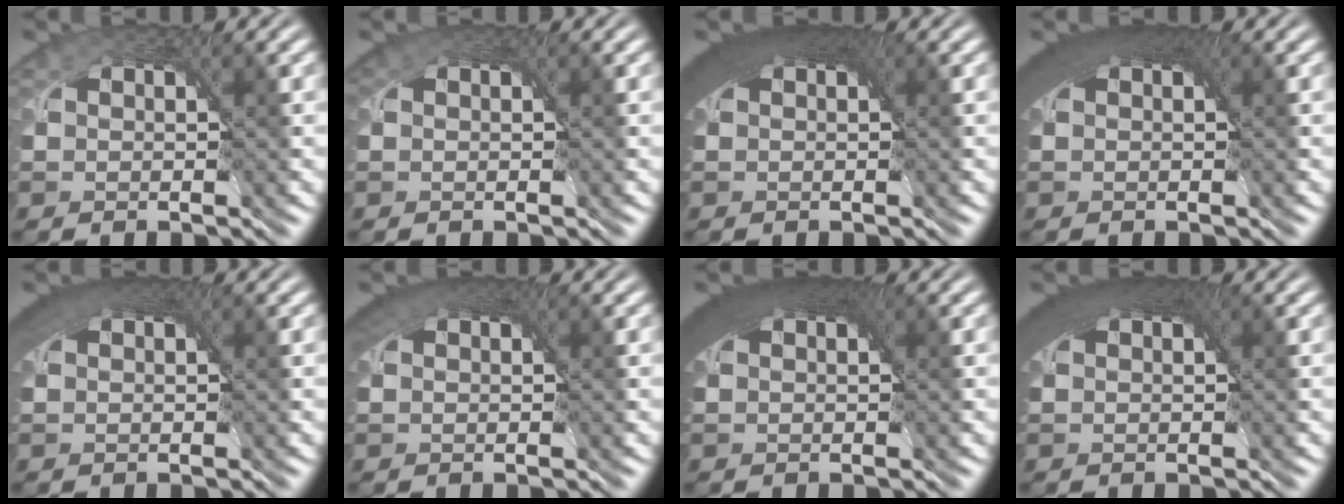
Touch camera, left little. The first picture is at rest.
{"total": 1.0, "force": [0.6, 0.6, 0.6], "torque": [-0.010, 0.002, 0.006]}
{"total": 8.1, "force": [3.0, 4.1, 6.4], "torque": [-0.100, 0.019, 0.031]}
{"total": 7.5, "force": [3.1, 3.7, 5.7], "torque": [-0.092, 0.018, 0.033]}
{"total": 6.3, "force": [3.0, 3.1, 4.5], "torque": [-0.083, 0.015, 0.035]}
{"total": 5.4, "force": [2.9, 2.7, 3.7], "torque": [-0.067, 0.016, 0.034]}
{"total": 8.1, "force": [3.0, 4.0, 6.4], "torque": [-0.099, 0.019, 0.031]}
{"total": 7.4, "force": [3.0, 3.7, 5.7], "torque": [-0.092, 0.016, 0.032]}